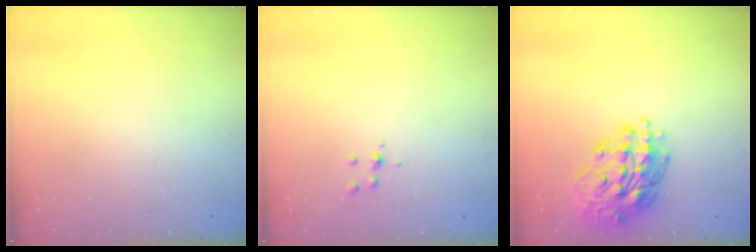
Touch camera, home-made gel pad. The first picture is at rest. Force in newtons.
{"total": 4.1, "press": 4.1, "slide": 0.6}
{"total": 18.0, "press": 17.9, "slide": 1.8}